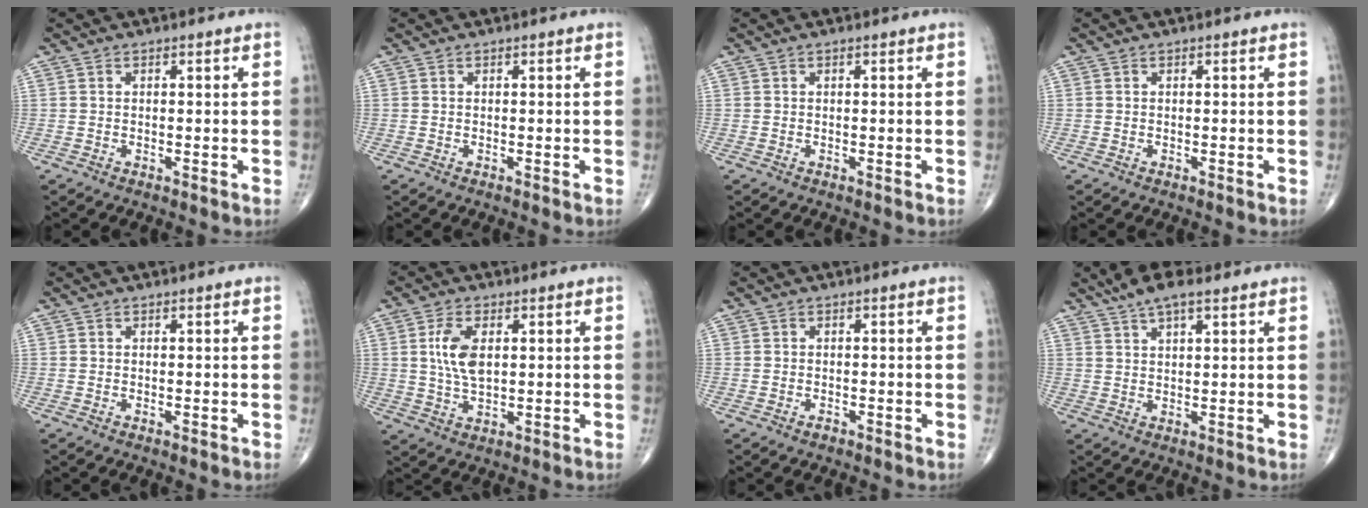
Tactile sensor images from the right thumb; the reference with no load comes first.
{"total": 0.0}
{"total": 0.0}
{"total": 0.0}
{"total": 0.0}
{"total": 7.3, "force": [1.5, 3.8, 6.0], "torque": [-0.118, -0.006, 0.031]}
{"total": 0.6, "force": [-0.5, 0.3, 0.2], "torque": [-0.002, 0.002, -0.008]}
{"total": 6.7, "force": [4.7, 2.0, 4.3], "torque": [-0.075, -0.002, 0.084]}